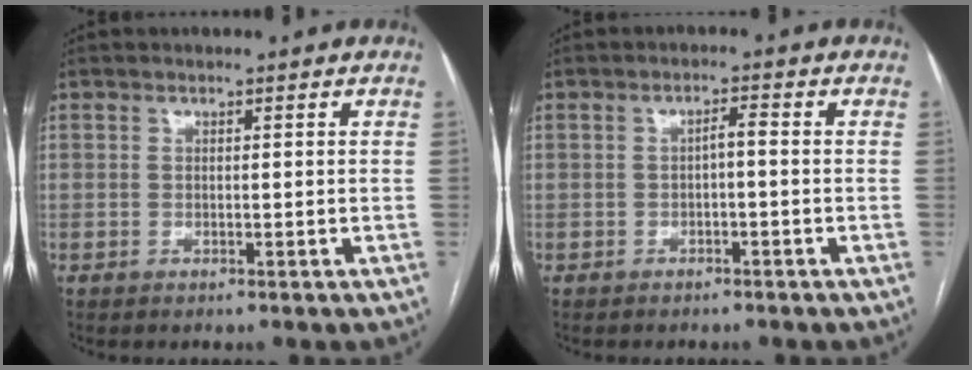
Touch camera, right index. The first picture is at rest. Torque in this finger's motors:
{"motor_torque": [0.15, 0.06, 0.03, 0.01]}